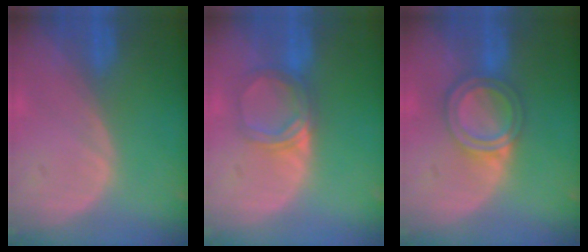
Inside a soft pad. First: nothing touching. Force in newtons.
{"total": 5.0, "press": 4.6, "slide": 1.9}
{"total": 6.1, "press": 5.3, "slide": 3.0}